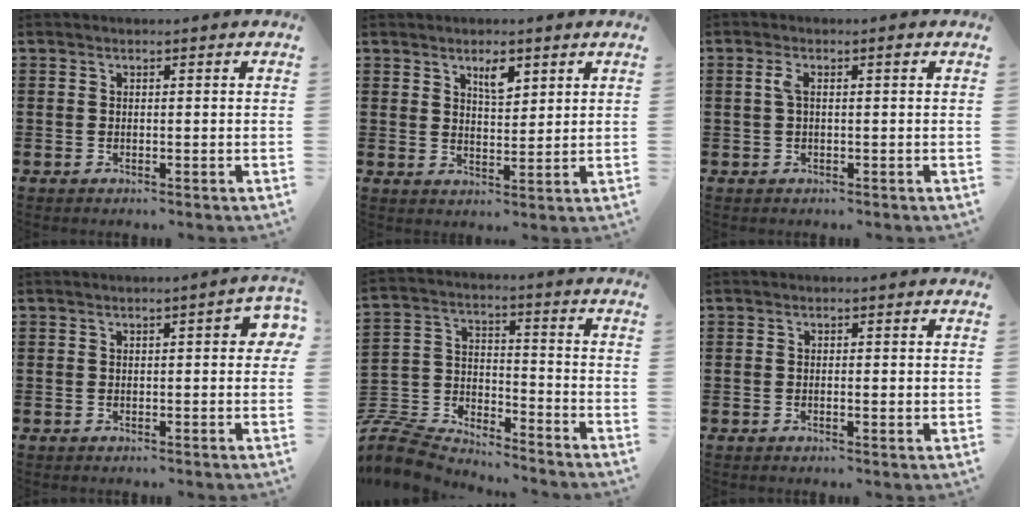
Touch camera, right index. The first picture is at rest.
{"total": 3.6, "force": [2.4, 1.4, 2.3], "torque": [-0.035, -0.001, 0.039]}
{"total": 2.3, "force": [0.3, 0.5, 2.2], "torque": [-0.042, 0.002, 0.003]}
{"total": 2.7, "force": [0.3, 0.5, 2.6], "torque": [-0.033, -0.002, 0.000]}
{"total": 7.5, "force": [-7.2, 1.6, 1.1], "torque": [-0.044, 0.000, -0.151]}
{"total": 0.8, "force": [0.0, 0.2, 0.8], "torque": [-0.015, -0.002, -0.001]}